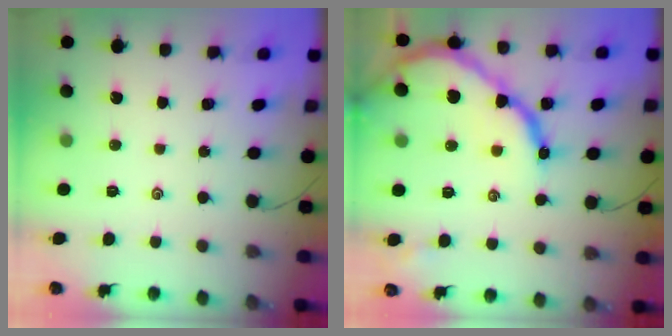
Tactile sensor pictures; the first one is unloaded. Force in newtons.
{"total": 15.7, "press": 15.6, "slide": 2.0}